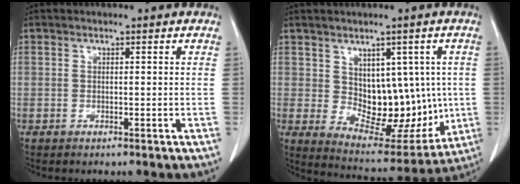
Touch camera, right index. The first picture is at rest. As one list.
[{"total": 12.4, "force": [0.9, 7.5, 9.9], "torque": [-0.117, 0.012, 0.044]}]